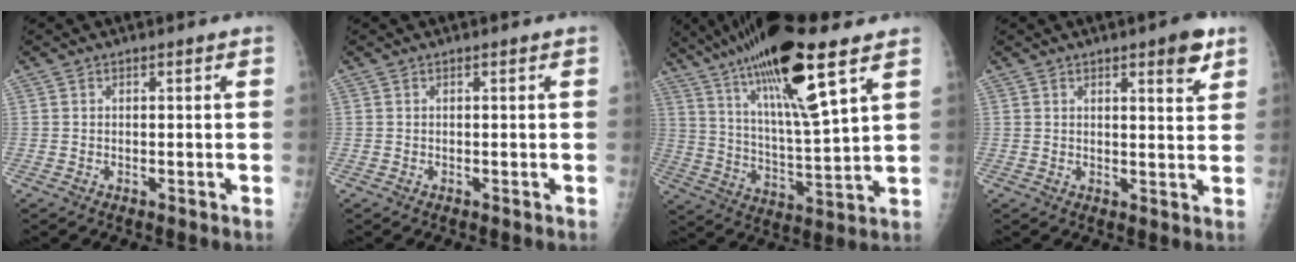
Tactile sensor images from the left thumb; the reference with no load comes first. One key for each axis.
{"total": 0.0}
{"total": 21.9, "fx": 12.3, "fy": 4.1, "fz": 17.6, "tx": -0.312, "ty": -0.038, "tz": 0.217}
{"total": 5.4, "fx": 3.1, "fy": 1.6, "fz": 4.1, "tx": -0.042, "ty": -0.015, "tz": 0.037}